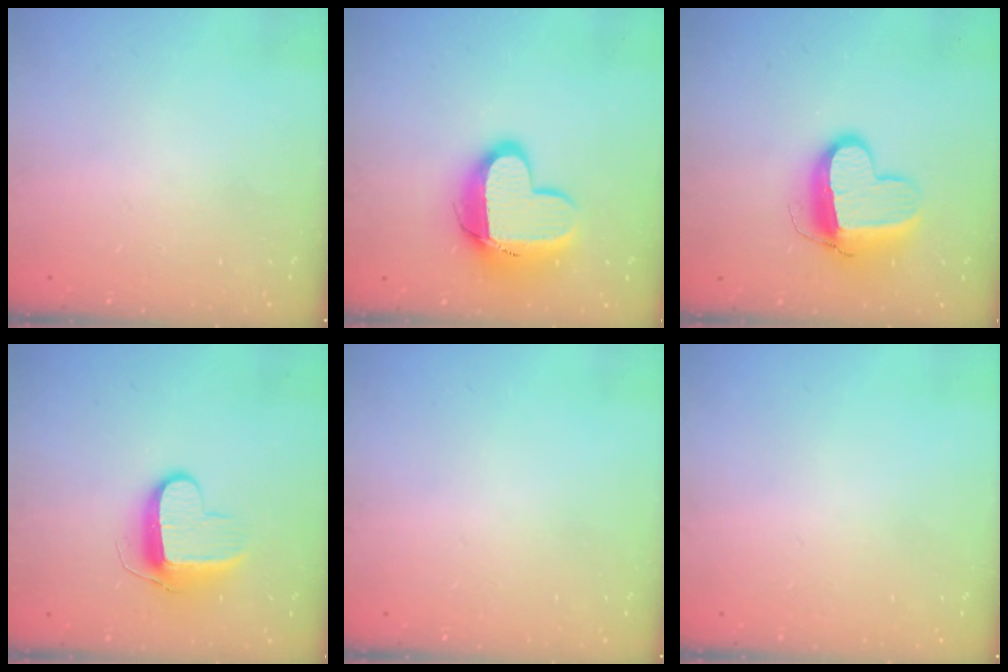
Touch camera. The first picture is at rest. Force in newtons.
{"total": 14.3, "press": 14.3, "slide": 1.2}
{"total": 12.7, "press": 12.6, "slide": 1.4}
{"total": 9.6, "press": 9.6, "slide": 0.6}
{"total": 0.0}
{"total": 0.0}